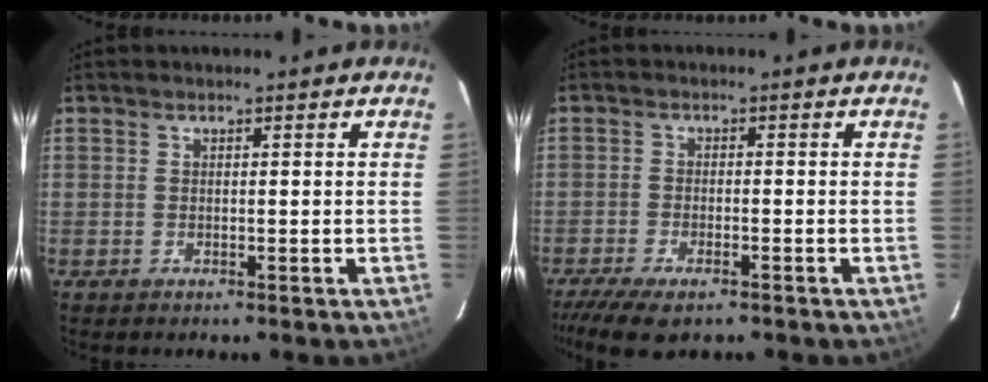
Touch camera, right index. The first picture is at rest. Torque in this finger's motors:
{"motor_torque": [1.09, -0.67, 0.21, 0.06]}